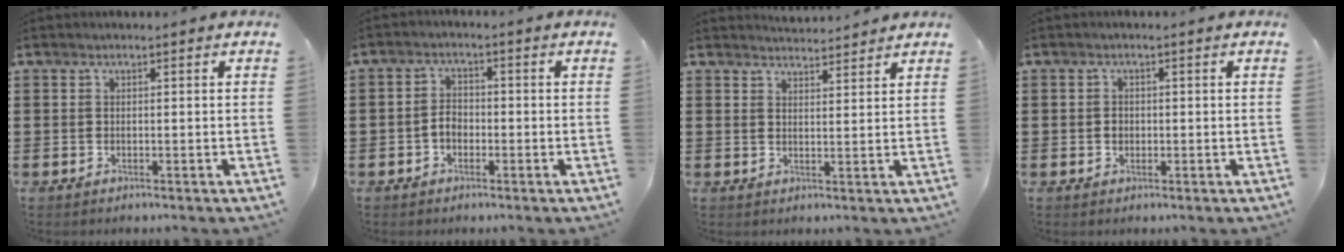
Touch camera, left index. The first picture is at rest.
{"total": 2.7, "force": [-1.0, 1.8, 1.8], "torque": [-0.045, 0.002, -0.023]}
{"total": 2.8, "force": [2.8, 0.2, -0.3], "torque": [-0.003, -0.009, 0.053]}
{"total": 1.2, "force": [-0.1, 1.0, 0.6], "torque": [-0.016, 0.006, -0.003]}